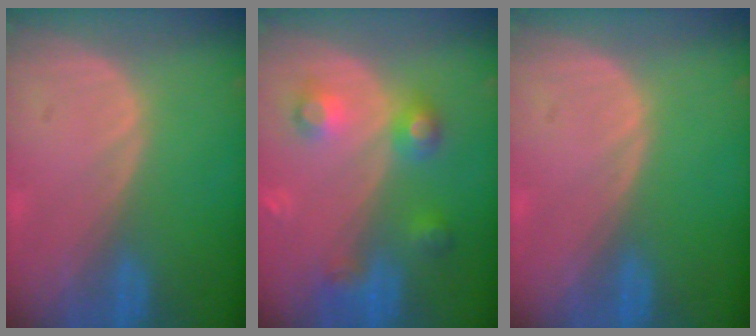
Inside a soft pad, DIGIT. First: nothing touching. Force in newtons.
{"total": 5.6, "press": 5.6, "slide": 0.4}
{"total": 0.0}